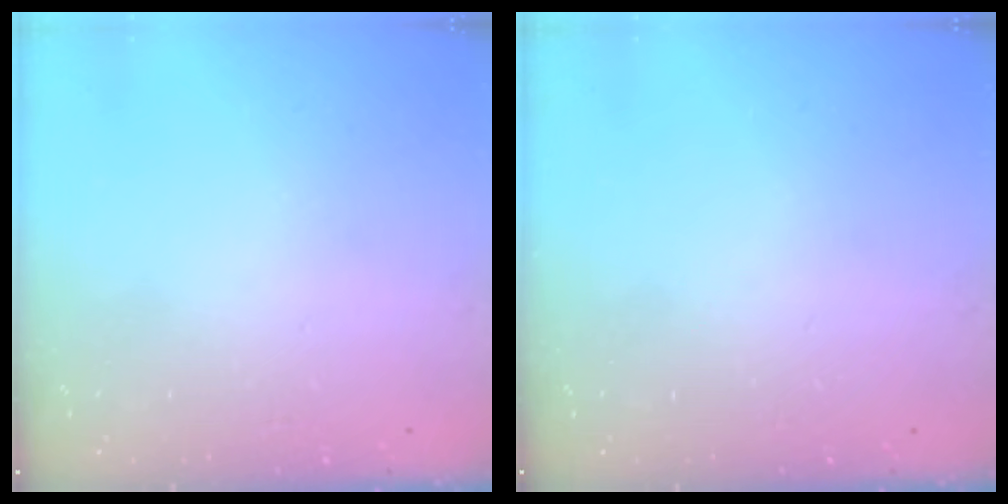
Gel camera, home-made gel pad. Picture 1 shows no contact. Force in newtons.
{"total": 0.0}